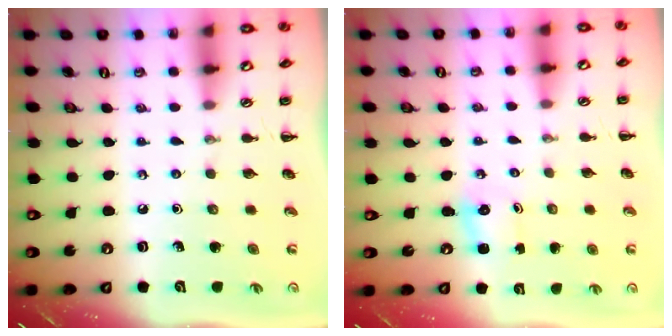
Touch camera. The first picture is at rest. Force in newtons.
{"total": 1.3, "press": 1.2, "slide": 0.3}